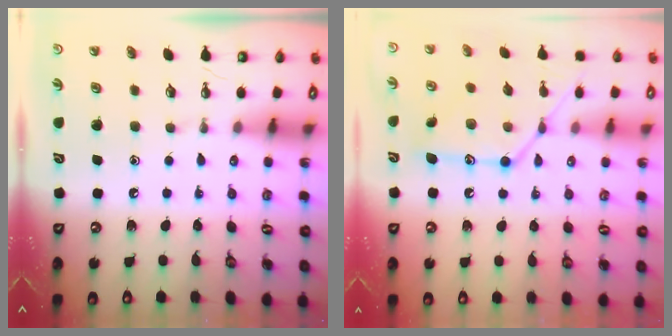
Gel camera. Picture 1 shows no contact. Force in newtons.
{"total": 15.7, "press": 15.6, "slide": 1.1}